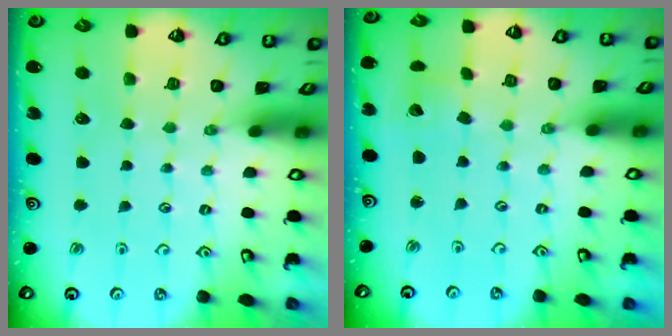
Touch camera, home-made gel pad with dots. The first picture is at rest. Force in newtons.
{"total": 2.4, "press": 2.4, "slide": 0.3}